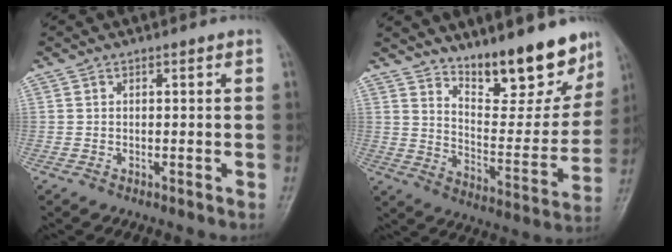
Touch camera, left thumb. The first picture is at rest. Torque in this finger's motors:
{"motor_torque": [0.37, 0.68, 1.44, -1.33, 0.22]}